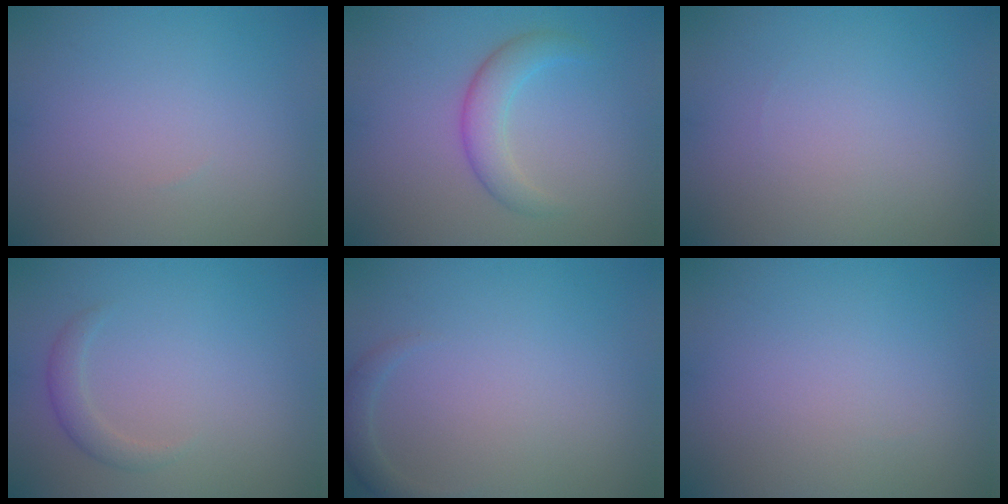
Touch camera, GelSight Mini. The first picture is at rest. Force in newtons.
{"total": 3.1, "press": 3.1, "slide": 0.1}
{"total": 0.0}
{"total": 1.6, "press": 1.6, "slide": 0.1}
{"total": 1.2, "press": 1.1, "slide": 0.1}
{"total": 0.0}